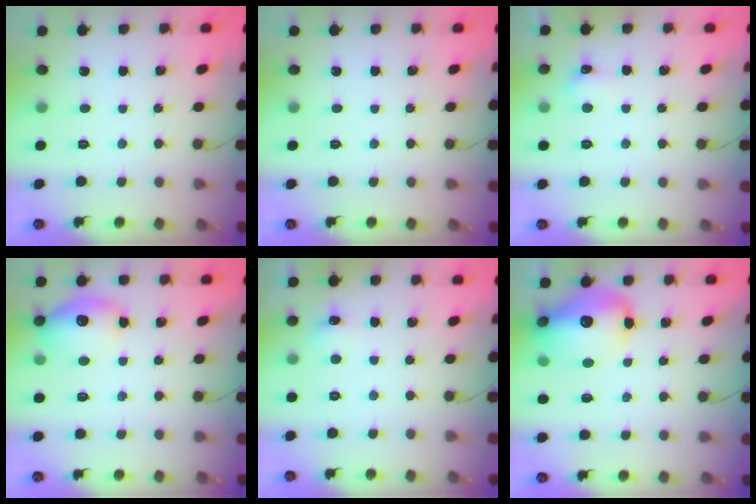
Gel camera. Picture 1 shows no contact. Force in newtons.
{"total": 0.0}
{"total": 7.2, "press": 4.2, "slide": 5.8}
{"total": 13.7, "press": 13.7, "slide": 0.9}
{"total": 4.7, "press": 4.6, "slide": 1.3}
{"total": 16.9, "press": 16.3, "slide": 4.3}